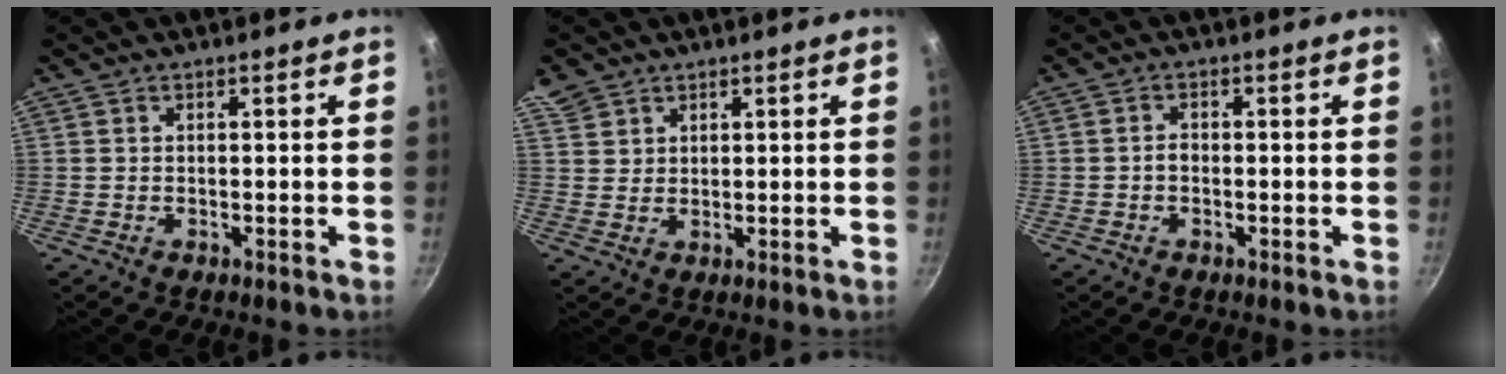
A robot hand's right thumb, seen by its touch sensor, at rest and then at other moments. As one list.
[{"total": 4.9, "force": [3.2, 3.5, 1.2], "torque": [-0.003, -0.001, 0.061]}, {"total": 1.3, "force": [-0.4, 0.9, 0.9], "torque": [-0.011, 0.010, -0.007]}]